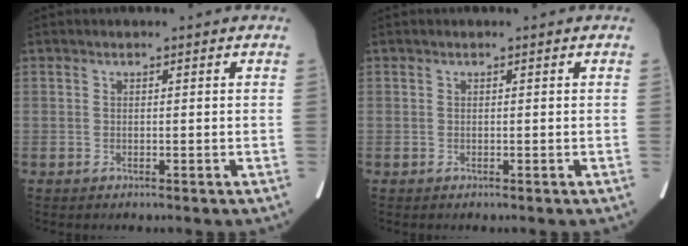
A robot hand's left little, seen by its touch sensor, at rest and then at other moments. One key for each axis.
{"total": 0.0}